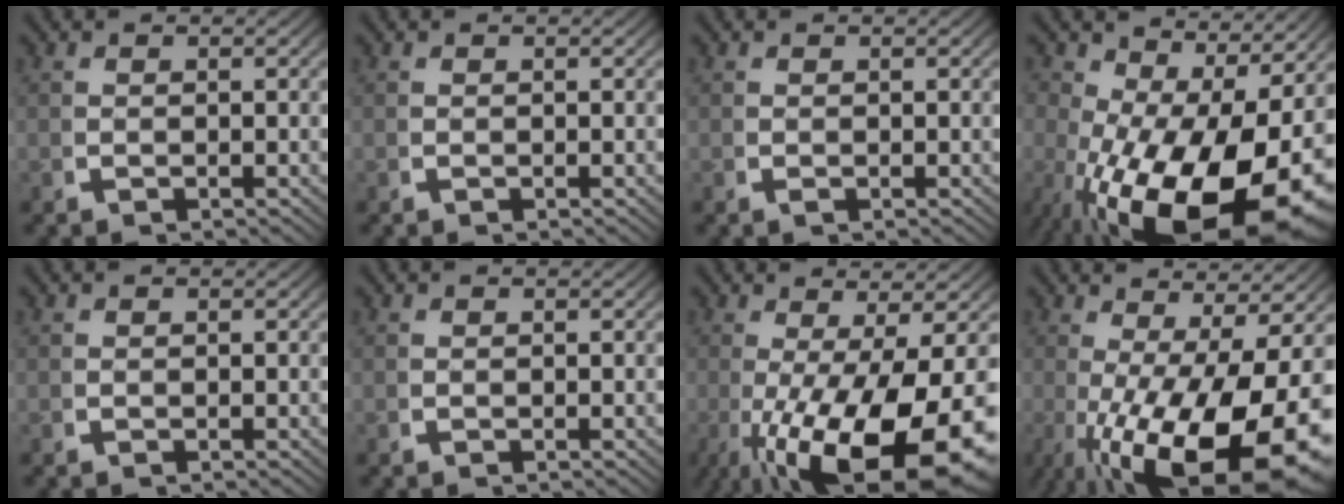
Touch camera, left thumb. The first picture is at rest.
{"total": 0.0}
{"total": 0.0}
{"total": 17.5, "force": [-3.4, 10.6, 13.6], "torque": [-0.223, -0.057, -0.015]}
{"total": 4.3, "force": [0.6, -3.2, -2.8], "torque": [0.041, 0.022, 0.001]}
{"total": 0.0}
{"total": 16.9, "force": [-4.3, 8.5, 14.0], "torque": [-0.240, -0.042, -0.025]}
{"total": 18.7, "force": [-4.0, 10.1, 15.2], "torque": [-0.249, -0.043, -0.020]}